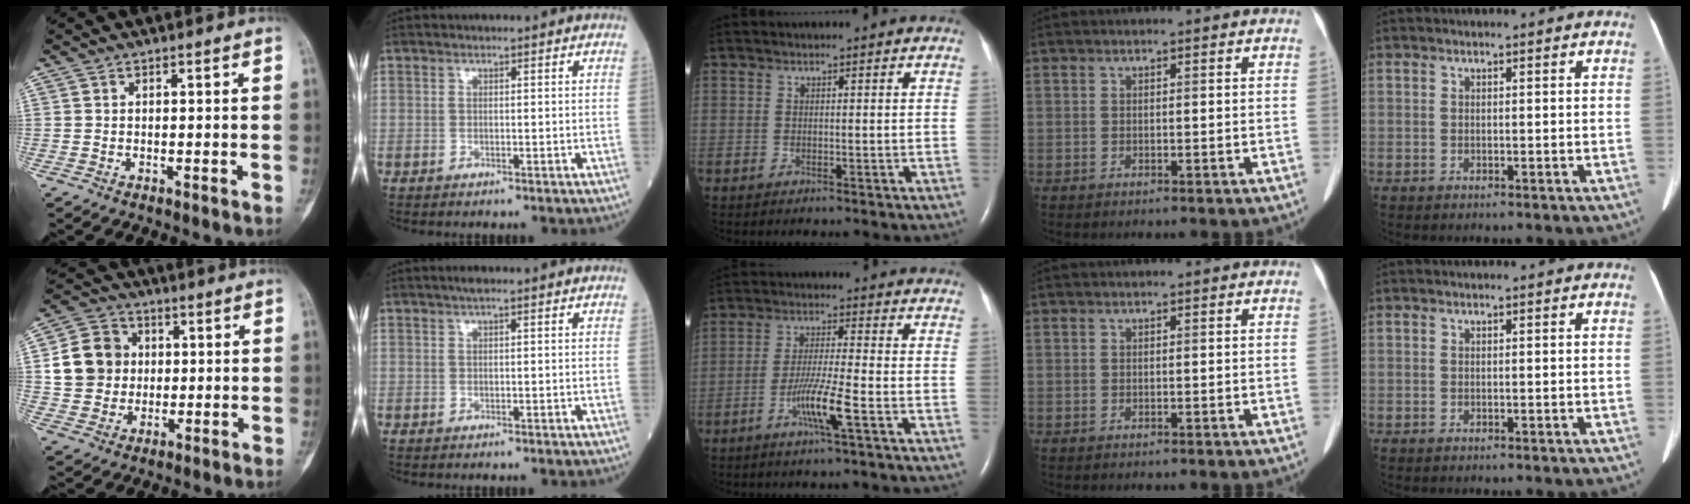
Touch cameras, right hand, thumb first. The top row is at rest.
{"thumb": {"total": 11.3, "force": [1.3, 10.2, 4.8], "torque": [-0.064, 0.009, 0.023]}, "index": {"total": 1.2, "force": [0.7, 0.0, 0.9], "torque": [-0.019, 0.011, 0.011]}, "middle": {"total": 6.4, "force": [-2.9, -0.7, 5.7], "torque": [-0.112, -0.011, -0.058]}}